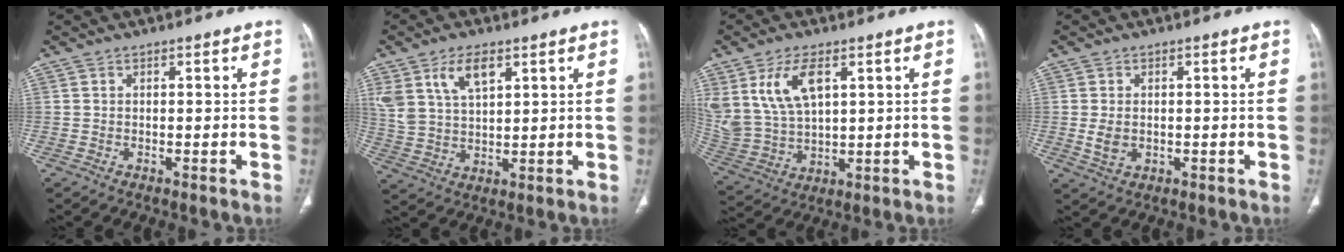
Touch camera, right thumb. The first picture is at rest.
{"total": 9.4, "force": [4.9, 4.8, 6.4], "torque": [-0.121, -0.015, 0.104]}
{"total": 12.7, "force": [5.4, 6.8, 9.3], "torque": [-0.192, -0.015, 0.124]}
{"total": 3.5, "force": [-0.2, 2.4, 2.5], "torque": [-0.049, -0.003, 0.003]}